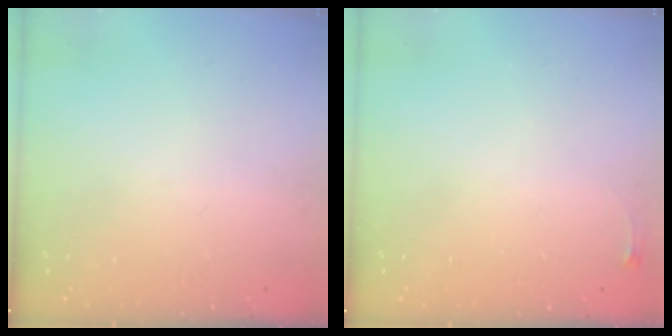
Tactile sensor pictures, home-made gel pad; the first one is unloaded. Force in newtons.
{"total": 2.6, "press": 2.6, "slide": 0.6}